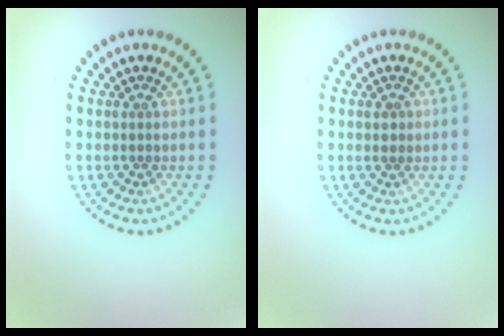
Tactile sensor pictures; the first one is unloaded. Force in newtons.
{"total": 1.0, "press": 1.0, "slide": 0.1}